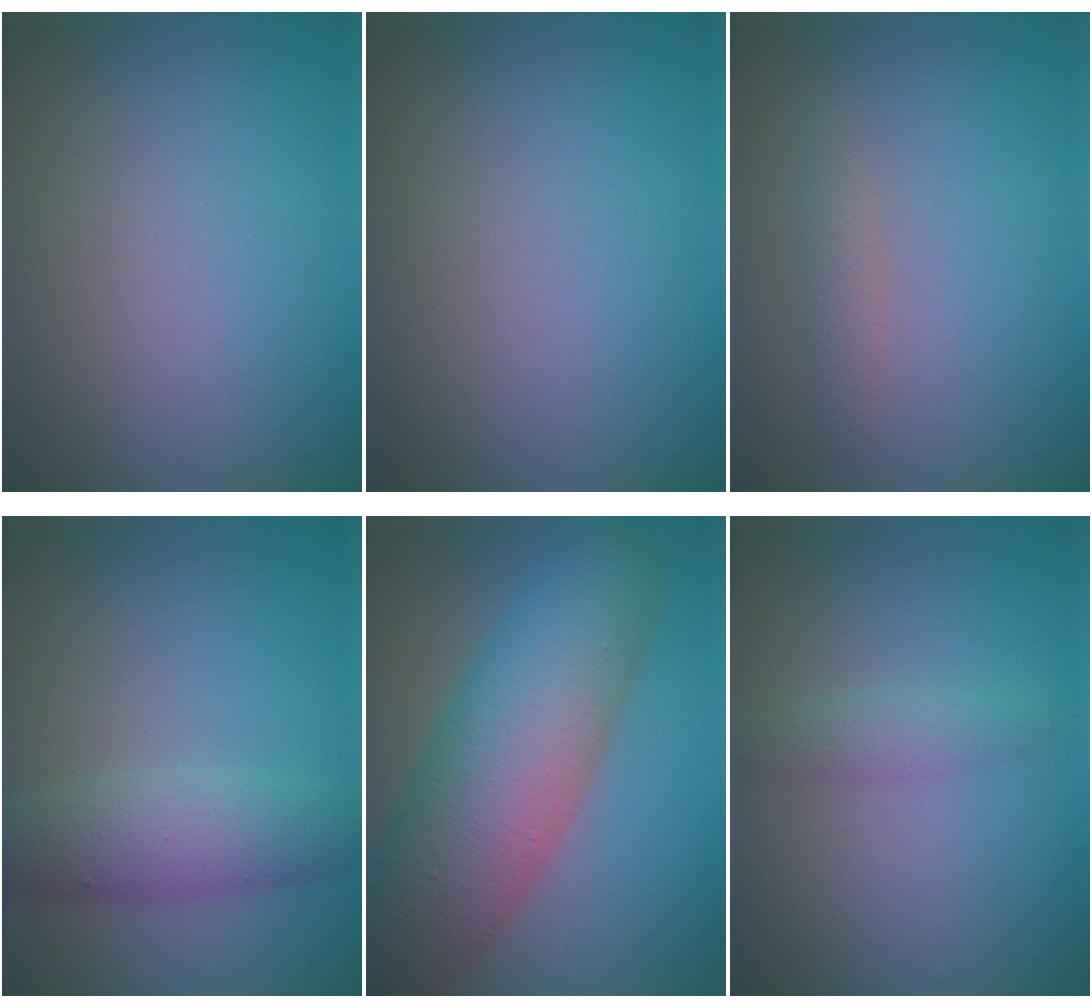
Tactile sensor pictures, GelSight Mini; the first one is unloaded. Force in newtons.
{"total": 0.0}
{"total": 1.3, "press": 1.3, "slide": 0.0}
{"total": 4.3, "press": 4.3, "slide": 0.1}
{"total": 11.7, "press": 11.7, "slide": 0.5}
{"total": 1.5, "press": 1.5, "slide": 0.0}